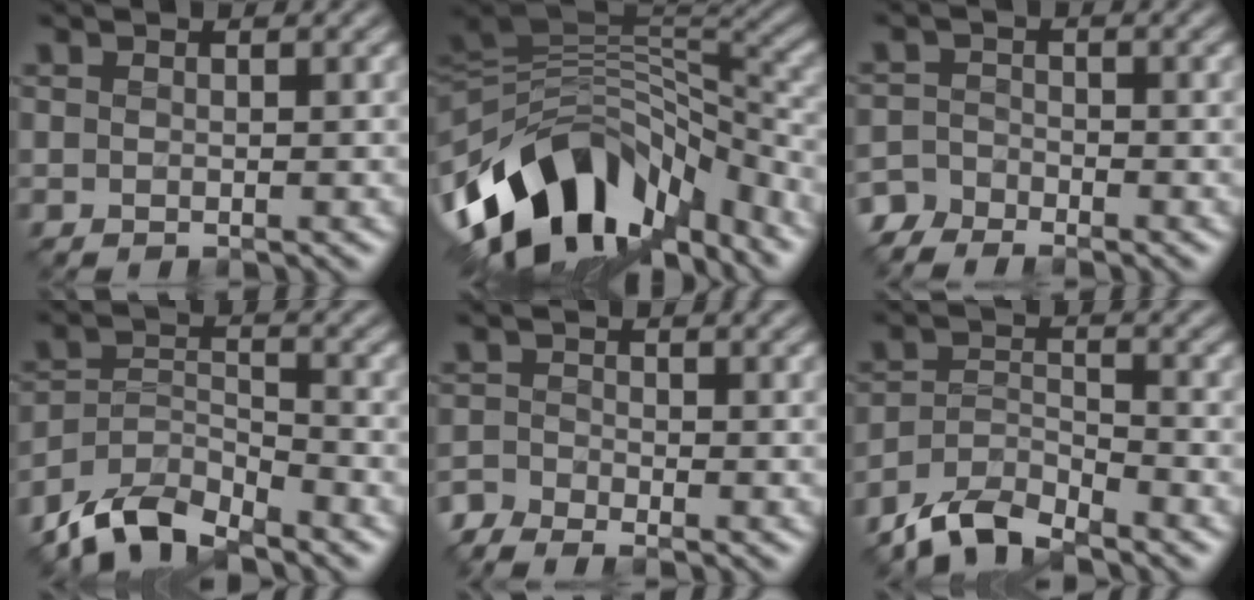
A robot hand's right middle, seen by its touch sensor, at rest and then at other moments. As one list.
[{"total": 12.8, "force": [-6.1, 7.6, 8.4], "torque": [-0.155, 0.014, -0.105]}, {"total": 2.4, "force": [-2.3, 0.9, 0.1], "torque": [-0.007, 0.000, -0.056]}, {"total": 6.2, "force": [-5.5, 1.8, 2.2], "torque": [-0.041, -0.006, -0.110]}, {"total": 2.4, "force": [-2.3, 0.4, 0.4], "torque": [-0.014, -0.002, -0.060]}, {"total": 4.7, "force": [-4.3, 1.1, 1.5], "torque": [-0.028, -0.001, -0.090]}]